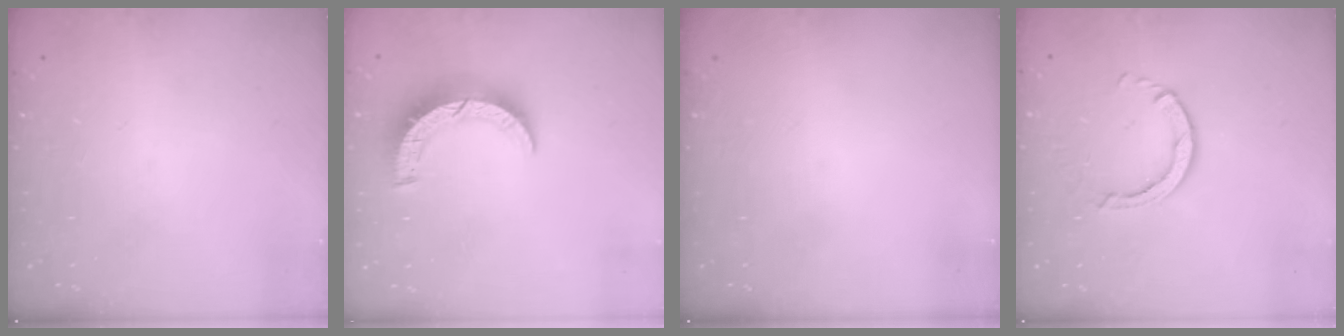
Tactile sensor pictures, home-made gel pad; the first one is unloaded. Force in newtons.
{"total": 8.0, "press": 8.0, "slide": 0.4}
{"total": 0.0}
{"total": 3.0, "press": 3.0, "slide": 0.4}